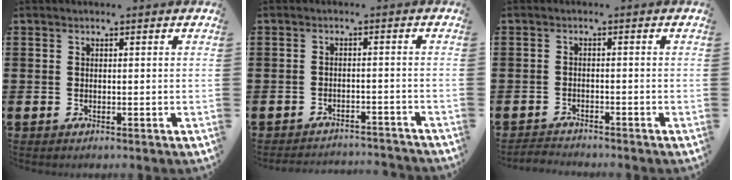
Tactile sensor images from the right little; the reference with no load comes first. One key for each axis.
{"total": 2.2, "fx": -2.2, "fy": -0.1, "fz": -0.1, "tx": -0.004, "ty": 0.004, "tz": -0.047}
{"total": 1.4, "fx": -1.4, "fy": 0.0, "fz": -0.1, "tx": -0.003, "ty": 0.002, "tz": -0.029}